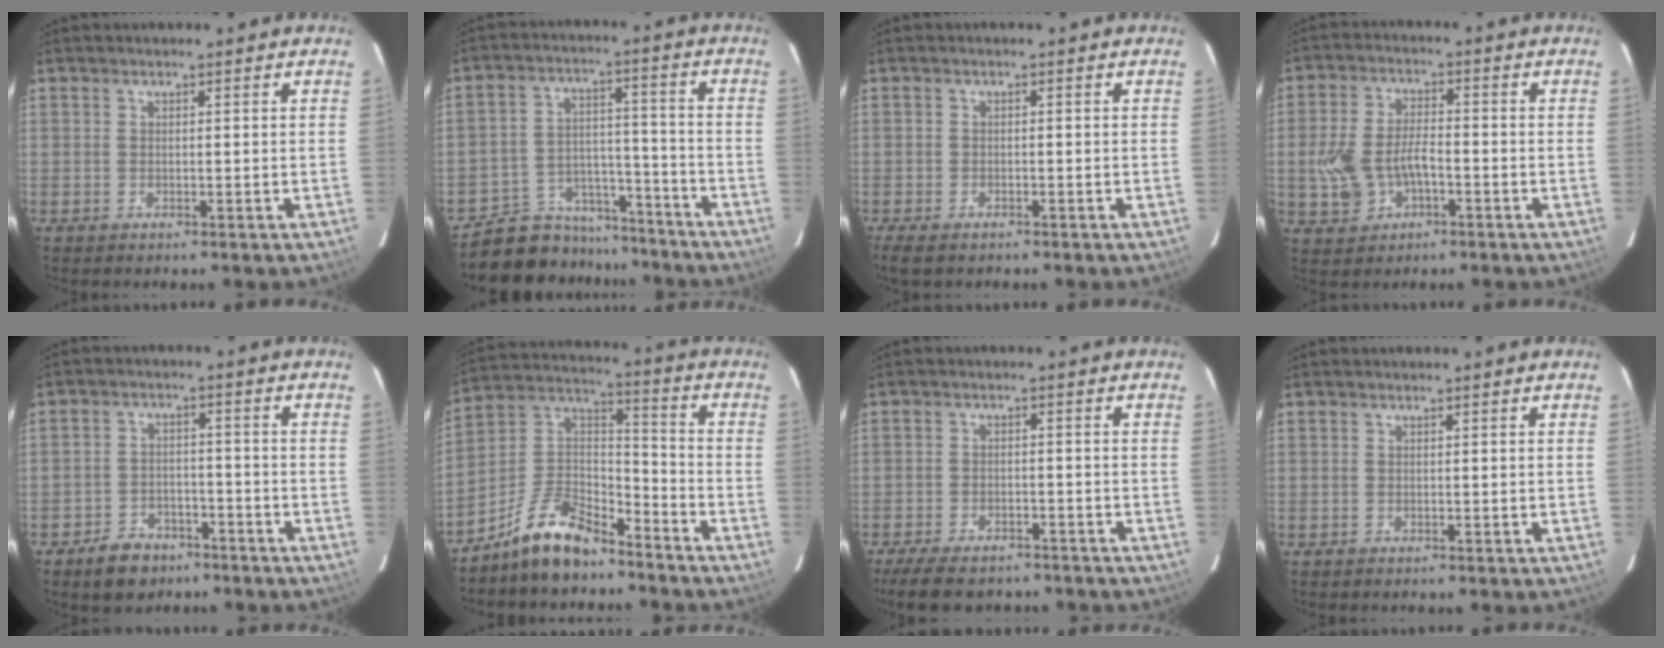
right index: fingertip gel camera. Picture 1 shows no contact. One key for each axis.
{"total": 13.6, "fx": -11.5, "fy": 6.8, "fz": 2.1, "tx": -0.055, "ty": 0.050, "tz": -0.165}
{"total": 4.7, "fx": -3.5, "fy": 1.9, "fz": 2.5, "tx": -0.065, "ty": -0.016, "tz": -0.063}
{"total": 8.6, "fx": -2.6, "fy": 5.2, "fz": 6.3, "tx": -0.144, "ty": 0.008, "tz": -0.038}
{"total": 7.6, "fx": -5.4, "fy": 4.7, "fz": 2.7, "tx": -0.074, "ty": 0.019, "tz": -0.074}
{"total": 12.9, "fx": -9.8, "fy": 5.1, "fz": 6.6, "tx": -0.149, "ty": 0.039, "tz": -0.182}
{"total": 11.4, "fx": -9.1, "fy": 4.5, "fz": 5.1, "tx": -0.121, "ty": -0.016, "tz": -0.143}
{"total": 0.0}